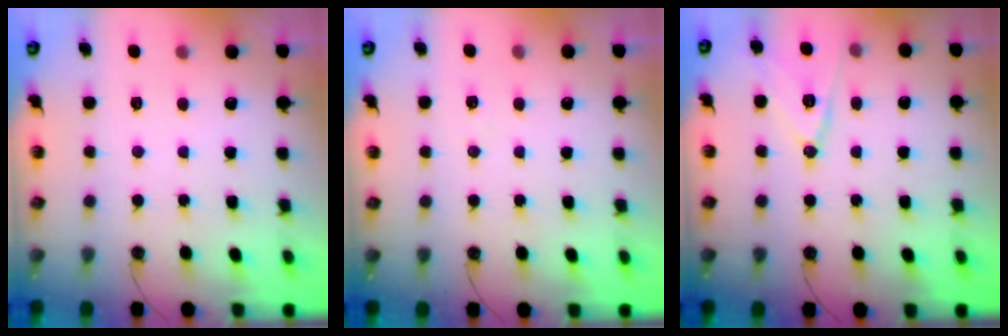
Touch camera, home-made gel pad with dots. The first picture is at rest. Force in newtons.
{"total": 5.6, "press": 3.4, "slide": 4.5}
{"total": 11.8, "press": 11.3, "slide": 3.4}